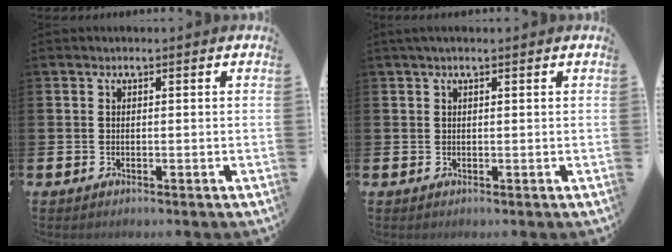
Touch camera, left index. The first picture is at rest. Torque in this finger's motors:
{"motor_torque": [0.07, -0.73, 0.09, 0.02]}